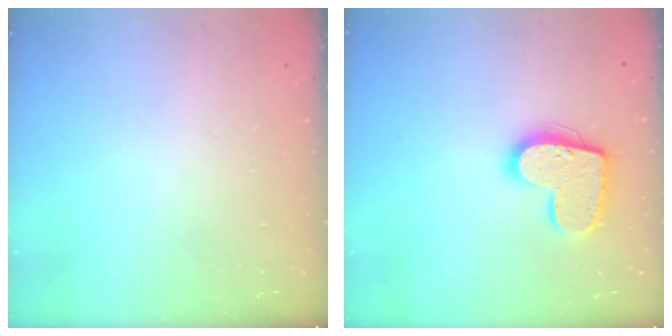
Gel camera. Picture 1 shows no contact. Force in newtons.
{"total": 15.7, "press": 15.6, "slide": 0.9}